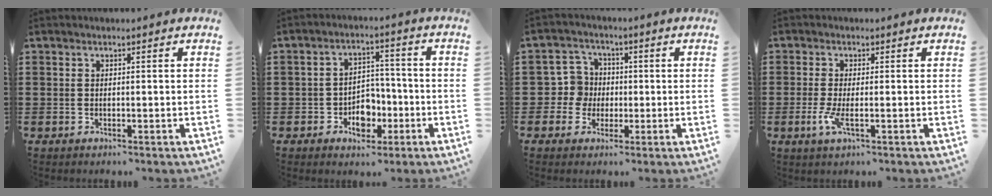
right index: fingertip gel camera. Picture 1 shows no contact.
{"total": 4.9, "force": [-2.0, 3.7, 2.5], "torque": [-0.041, 0.004, -0.037]}
{"total": 5.4, "force": [-0.6, 5.3, 1.2], "torque": [-0.042, 0.017, -0.010]}
{"total": 3.2, "force": [-1.1, 0.6, 2.9], "torque": [-0.071, -0.011, -0.026]}